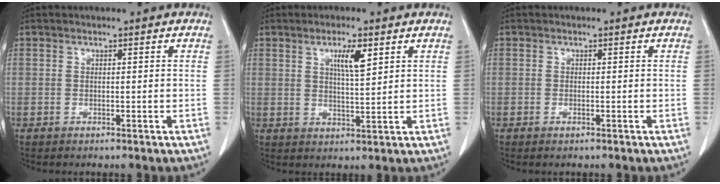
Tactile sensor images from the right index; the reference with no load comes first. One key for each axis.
{"total": 4.7, "fx": 2.3, "fy": 0.5, "fz": 4.1, "tx": -0.073, "ty": -0.002, "tz": 0.041}
{"total": 0.6, "fx": -0.4, "fy": 0.1, "fz": 0.5, "tx": -0.010, "ty": -0.001, "tz": -0.004}